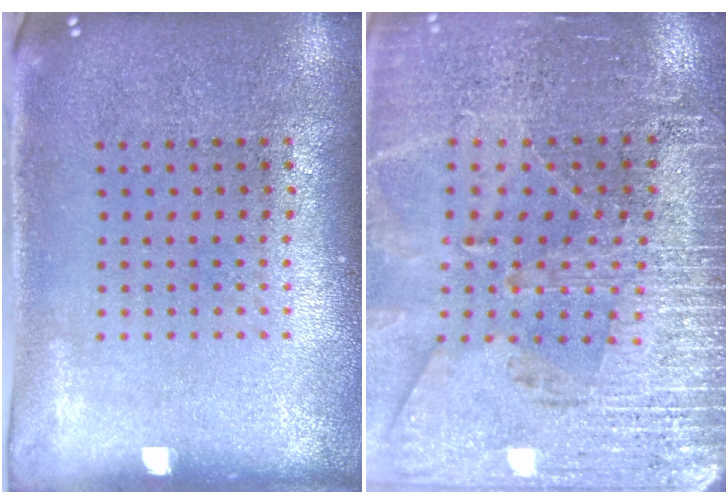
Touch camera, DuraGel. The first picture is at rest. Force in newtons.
{"total": 3.2, "press": 3.2, "slide": 0.3}